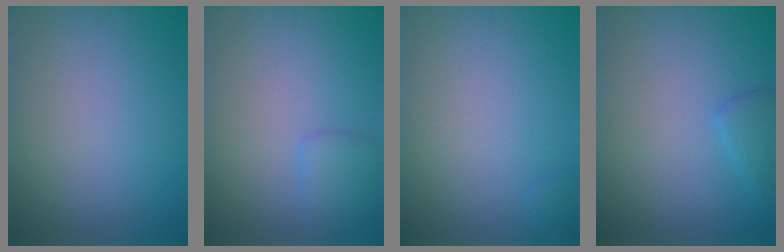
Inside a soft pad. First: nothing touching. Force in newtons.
{"total": 1.6, "press": 1.6, "slide": 0.0}
{"total": 0.9, "press": 0.9, "slide": 0.2}
{"total": 1.7, "press": 1.7, "slide": 0.1}